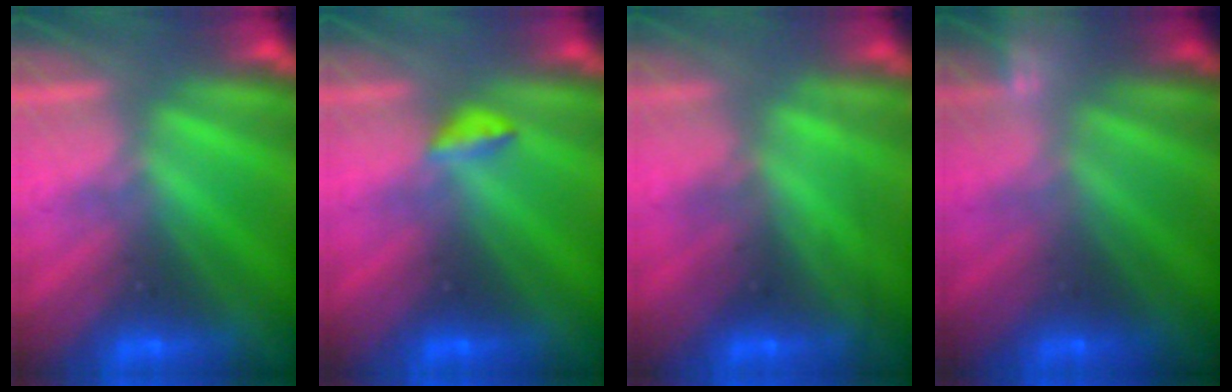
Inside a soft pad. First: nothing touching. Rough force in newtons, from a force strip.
{"total": 2.8}
{"total": 2.2}
{"total": 2.1}